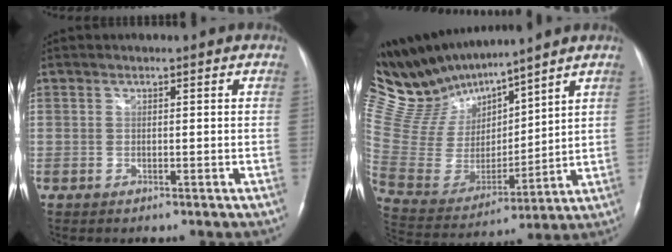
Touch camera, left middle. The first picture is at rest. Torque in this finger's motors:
{"motor_torque": [-0.04, -0.56, -0.06, -0.09]}